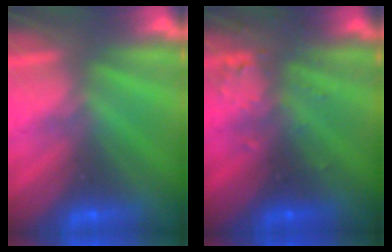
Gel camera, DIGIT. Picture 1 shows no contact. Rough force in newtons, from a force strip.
{"total": 3.3}